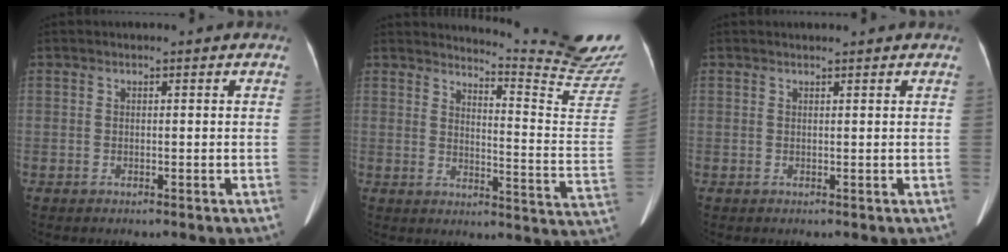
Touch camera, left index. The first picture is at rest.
{"total": 16.1, "force": [15.5, -3.2, 2.7], "torque": [-0.048, -0.152, 0.177]}
{"total": 2.1, "force": [2.0, 0.2, 0.7], "torque": [-0.012, 0.012, 0.025]}